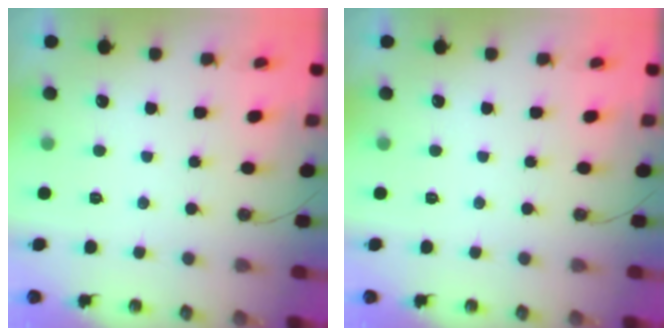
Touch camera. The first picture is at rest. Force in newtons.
{"total": 0.0}